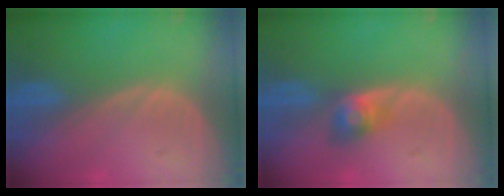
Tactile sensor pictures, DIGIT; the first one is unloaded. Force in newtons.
{"total": 3.1, "press": 3.1, "slide": 0.1}